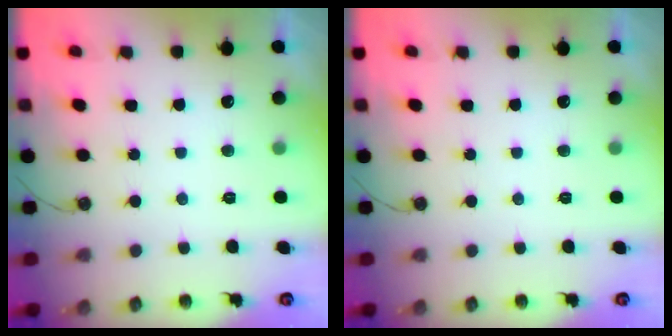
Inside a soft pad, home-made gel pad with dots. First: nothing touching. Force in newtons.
{"total": 0.0}